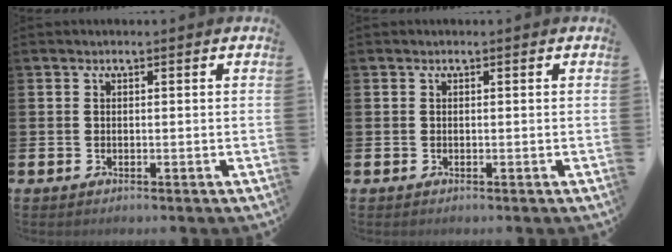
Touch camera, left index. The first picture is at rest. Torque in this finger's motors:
{"motor_torque": [-0.08, -0.06, 0.00, 0.01]}